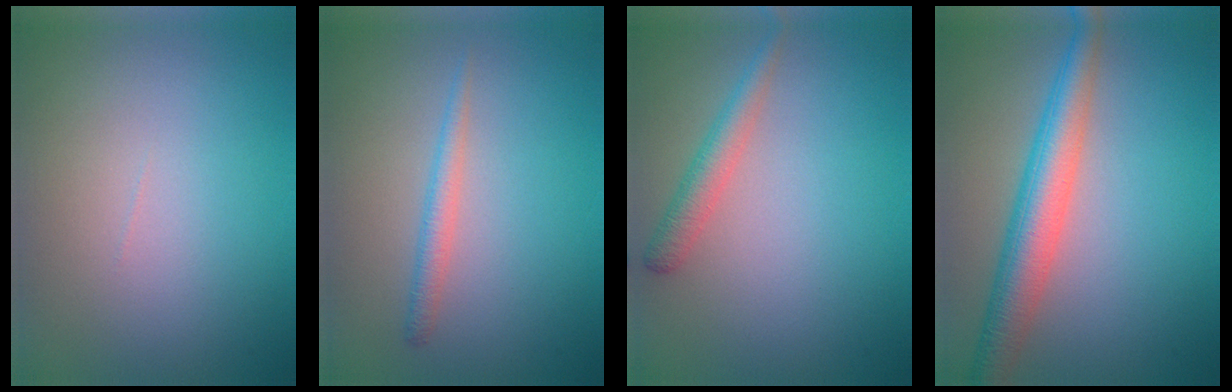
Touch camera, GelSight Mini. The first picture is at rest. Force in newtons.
{"total": 1.5, "press": 1.5, "slide": 0.1}
{"total": 2.2, "press": 2.2, "slide": 0.1}
{"total": 5.2, "press": 5.2, "slide": 0.1}